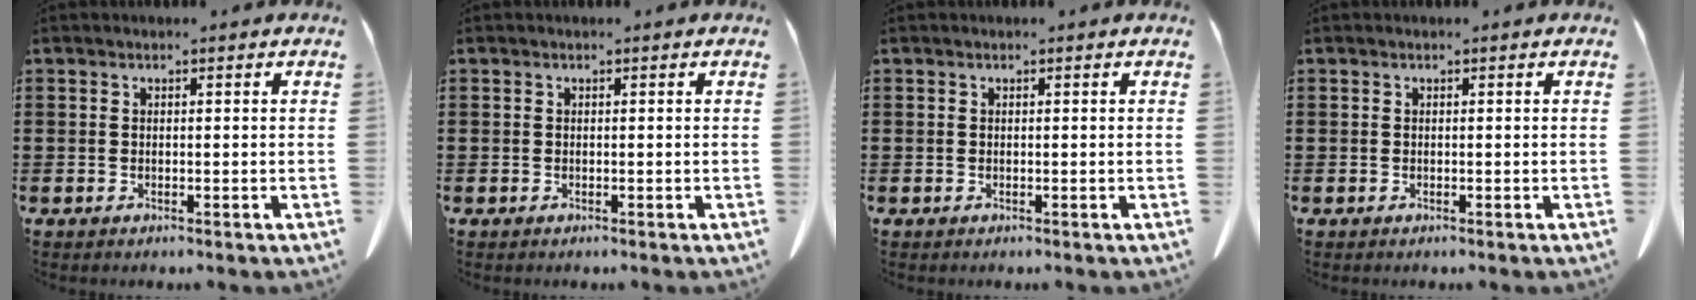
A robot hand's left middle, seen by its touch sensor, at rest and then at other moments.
{"total": 0.0}
{"total": 0.0}
{"total": 0.0}